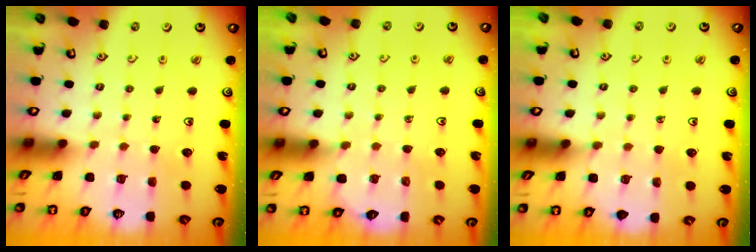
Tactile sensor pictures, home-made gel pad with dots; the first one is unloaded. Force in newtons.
{"total": 4.5, "press": 4.5, "slide": 0.8}
{"total": 5.0, "press": 4.9, "slide": 0.7}